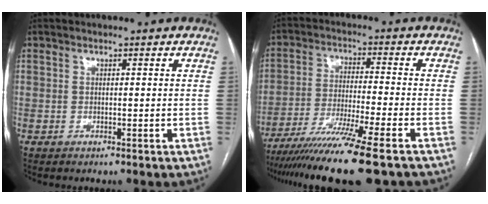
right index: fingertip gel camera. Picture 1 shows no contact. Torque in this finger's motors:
{"motor_torque": [1.06, -1.08, 1.06, 0.21]}